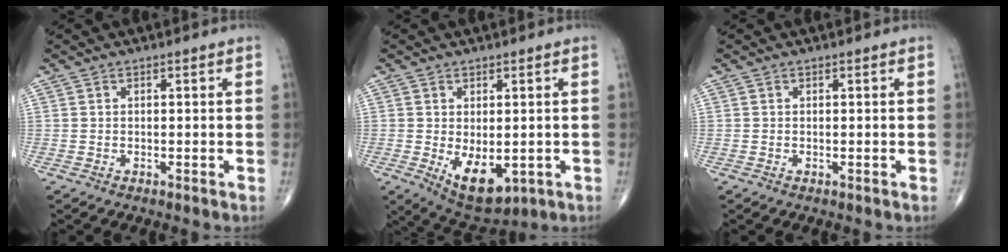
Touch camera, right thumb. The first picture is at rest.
{"total": 8.9, "force": [-1.8, 4.8, 7.3], "torque": [-0.100, -0.011, -0.007]}
{"total": 0.0}